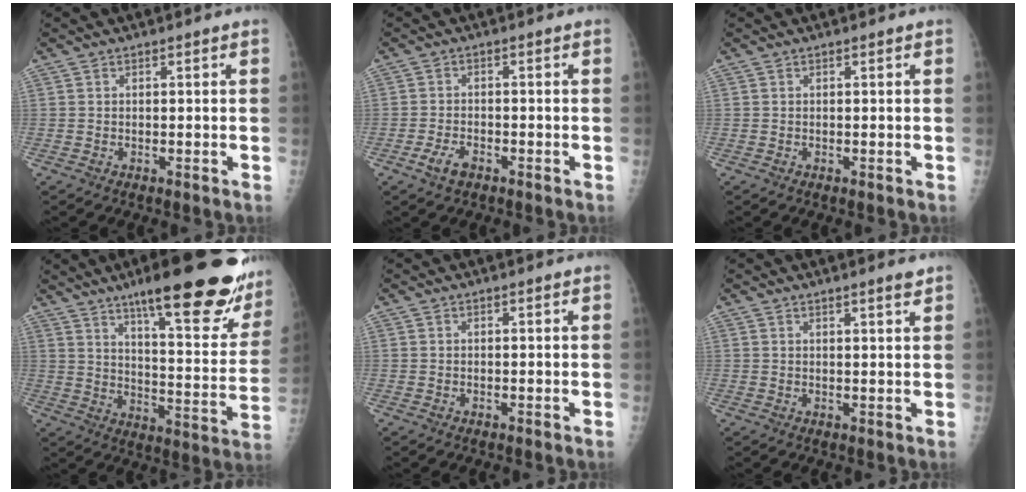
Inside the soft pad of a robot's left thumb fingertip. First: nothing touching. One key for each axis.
{"total": 3.4, "fx": -2.1, "fy": 1.7, "fz": 2.1, "tx": -0.043, "ty": 0.012, "tz": -0.038}
{"total": 0.0}
{"total": 27.3, "fx": 17.8, "fy": 6.1, "fz": 19.8, "tx": -0.240, "ty": -0.070, "tz": 0.247}
{"total": 0.0}
{"total": 2.3, "fx": 1.7, "fy": -0.1, "fz": 1.5, "tx": -0.020, "ty": -0.012, "tz": 0.026}